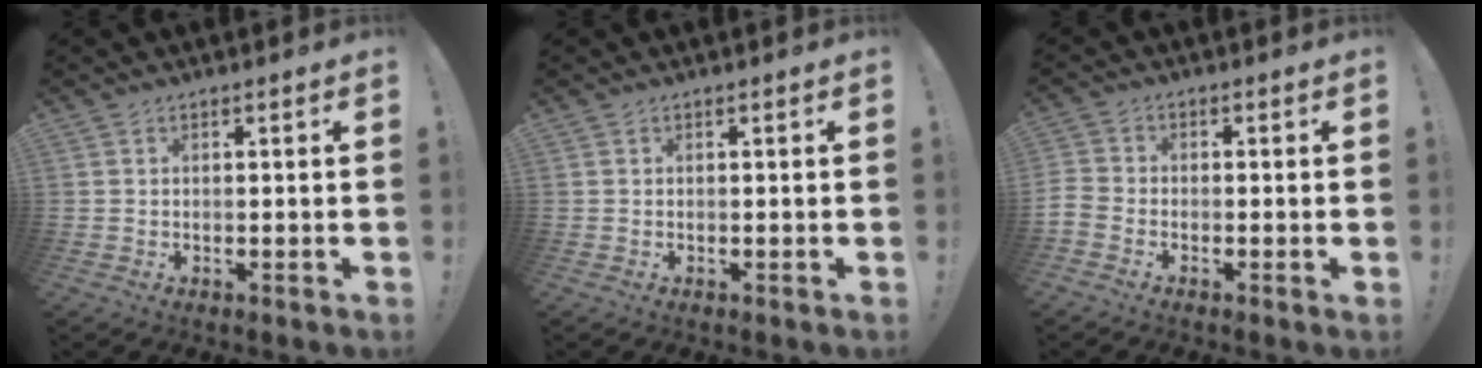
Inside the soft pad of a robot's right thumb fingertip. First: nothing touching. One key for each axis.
{"total": 0.0}
{"total": 3.1, "fx": -1.9, "fy": 1.9, "fz": 1.4, "tx": -0.035, "ty": 0.003, "tz": -0.036}